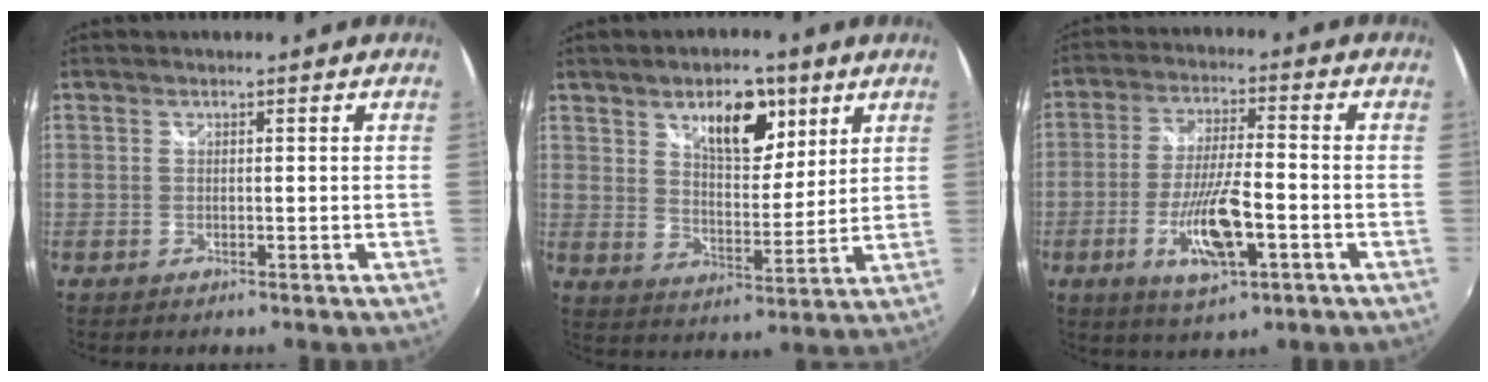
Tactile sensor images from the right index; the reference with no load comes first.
{"total": 11.2, "force": [6.2, 5.3, 7.7], "torque": [-0.109, 0.002, 0.100]}
{"total": 11.4, "force": [-4.3, 2.8, 10.1], "torque": [-0.202, -0.012, -0.076]}